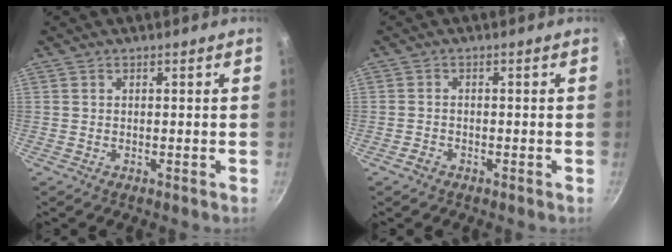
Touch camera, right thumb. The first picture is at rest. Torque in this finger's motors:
{"motor_torque": [-0.30, 0.04, -0.33, 0.19, -0.02]}